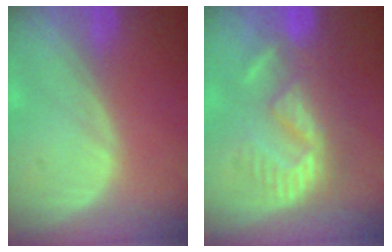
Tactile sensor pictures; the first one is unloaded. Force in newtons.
{"total": 9.0, "press": 8.3, "slide": 3.5}